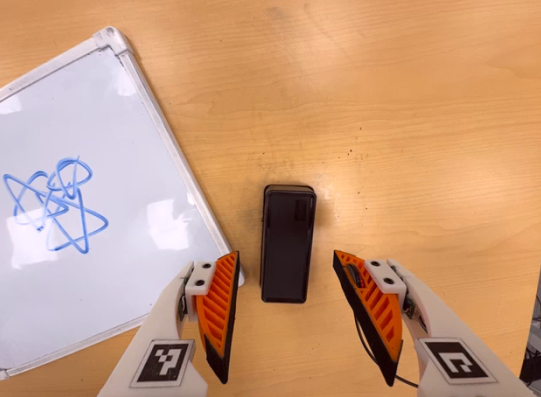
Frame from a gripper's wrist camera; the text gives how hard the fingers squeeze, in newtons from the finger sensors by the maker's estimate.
{"total": 0.0}